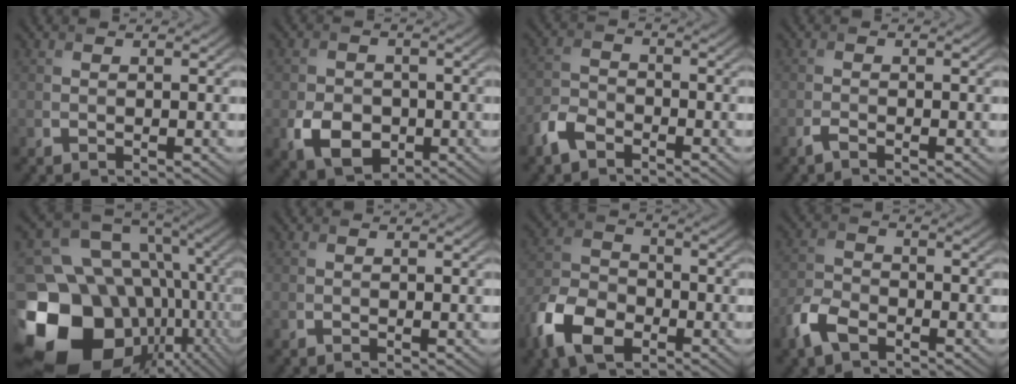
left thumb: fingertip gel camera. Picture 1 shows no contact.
{"total": 5.6, "force": [-1.9, 4.2, 3.2], "torque": [-0.065, -0.014, -0.034]}
{"total": 4.0, "force": [-2.9, 1.9, 1.9], "torque": [-0.043, -0.003, -0.074]}
{"total": 1.2, "force": [-0.9, 0.1, 0.8], "torque": [-0.017, 0.000, -0.022]}
{"total": 22.1, "force": [-7.3, 17.4, 11.4], "torque": [-0.261, -0.045, -0.090]}
{"total": 0.0}
{"total": 9.9, "force": [-5.4, 5.8, 5.9], "torque": [-0.139, -0.012, -0.121]}
{"total": 5.2, "force": [-3.3, 2.6, 2.9], "torque": [-0.070, -0.006, -0.081]}